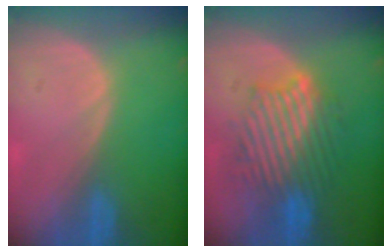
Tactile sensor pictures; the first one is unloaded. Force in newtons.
{"total": 9.3, "press": 9.3, "slide": 0.5}